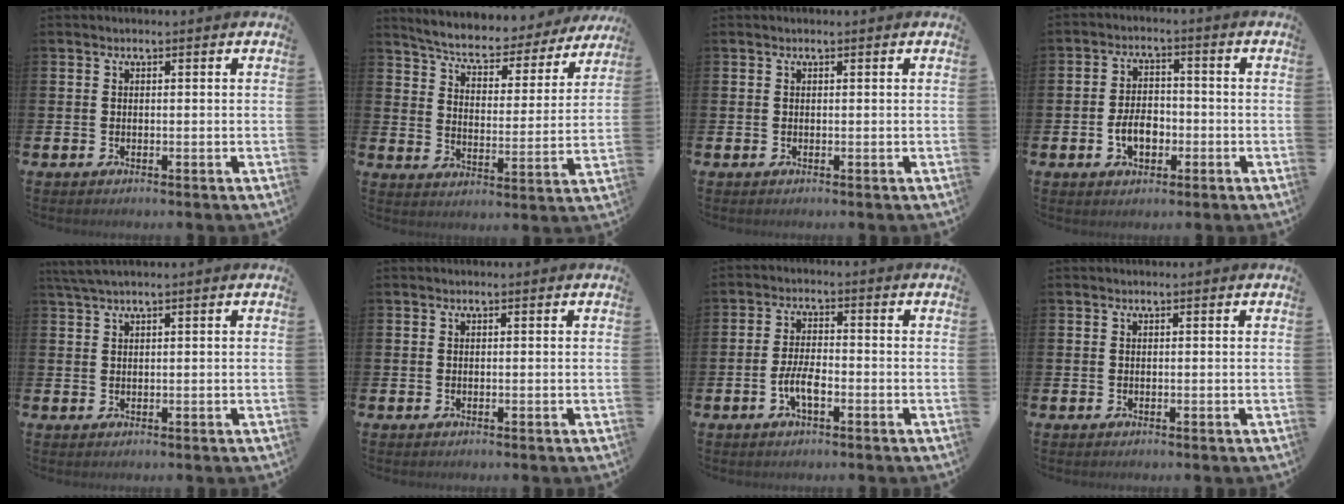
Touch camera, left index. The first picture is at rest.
{"total": 5.9, "force": [5.5, 1.2, 1.6], "torque": [-0.061, -0.045, 0.089]}
{"total": 0.0}
{"total": 4.7, "force": [-1.4, 3.0, 3.3], "torque": [-0.051, 0.005, -0.030]}
{"total": 2.1, "force": [1.6, 0.0, 1.4], "torque": [-0.030, 0.003, 0.029]}
{"total": 0.0}
{"total": 3.9, "force": [-1.5, 1.5, 3.3], "torque": [-0.077, 0.004, -0.030]}
{"total": 0.0}